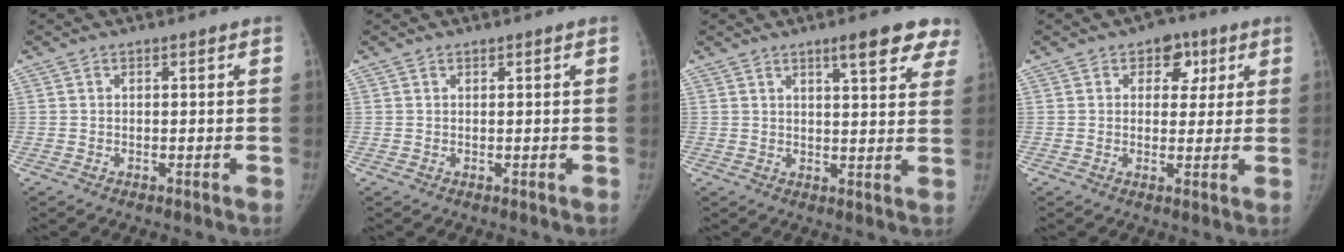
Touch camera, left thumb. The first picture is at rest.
{"total": 0.0}
{"total": 9.3, "force": [6.2, 2.3, 6.6], "torque": [-0.053, -0.026, 0.075]}
{"total": 5.8, "force": [2.5, 4.4, 3.0], "torque": [0.001, -0.004, 0.028]}